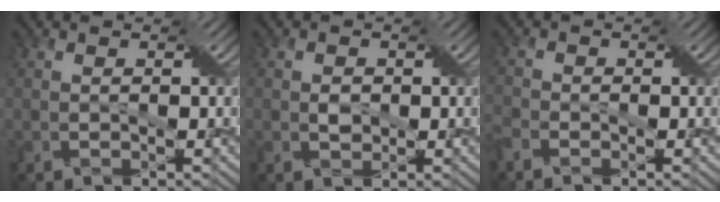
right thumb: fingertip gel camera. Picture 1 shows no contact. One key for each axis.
{"total": 1.6, "fx": -0.1, "fy": 1.3, "fz": 0.8, "tx": -0.021, "ty": -0.003, "tz": -0.002}
{"total": 2.3, "fx": -1.9, "fy": 1.1, "fz": 0.8, "tx": -0.026, "ty": -0.005, "tz": -0.050}